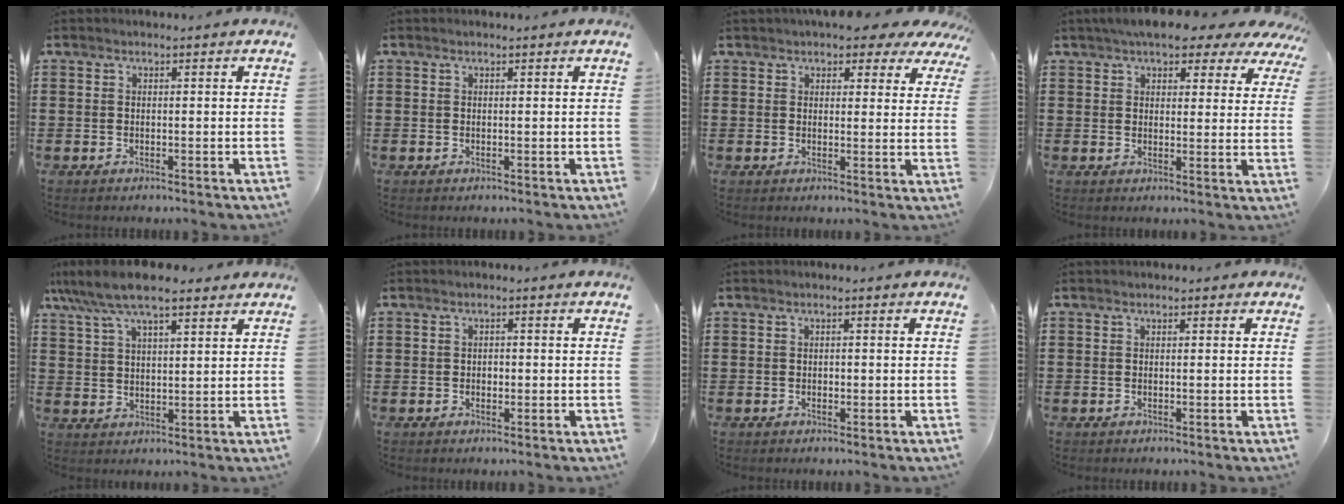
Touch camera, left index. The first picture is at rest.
{"total": 0.0}
{"total": 4.0, "force": [3.3, 1.8, 1.3], "torque": [-0.025, -0.006, 0.056]}
{"total": 6.2, "force": [5.1, 2.2, 2.7], "torque": [-0.050, -0.015, 0.086]}
{"total": 8.5, "force": [6.6, 2.6, 4.6], "torque": [-0.108, -0.009, 0.121]}
{"total": 1.0, "force": [-0.1, 0.7, 0.7], "torque": [-0.015, 0.004, -0.003]}
{"total": 0.5, "force": [0.0, 0.4, 0.3], "torque": [-0.008, 0.003, -0.001]}
{"total": 0.6, "force": [0.1, 0.5, 0.2], "torque": [-0.004, 0.005, 0.001]}